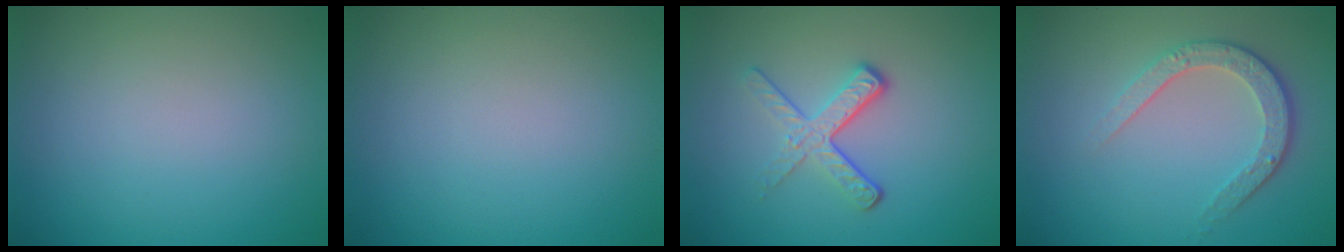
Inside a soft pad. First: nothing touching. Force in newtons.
{"total": 0.0}
{"total": 3.6, "press": 2.2, "slide": 2.8}
{"total": 3.5, "press": 2.8, "slide": 2.1}